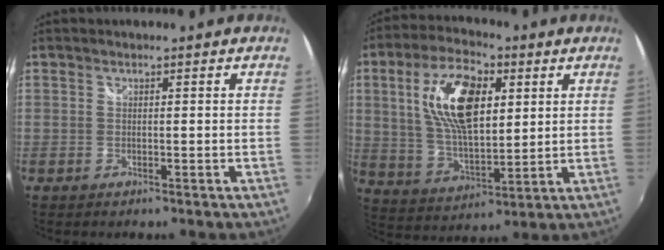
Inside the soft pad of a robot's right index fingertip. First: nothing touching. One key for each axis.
{"total": 16.1, "fx": 4.6, "fy": 7.6, "fz": 13.4, "tx": -0.254, "ty": 0.015, "tz": 0.092}